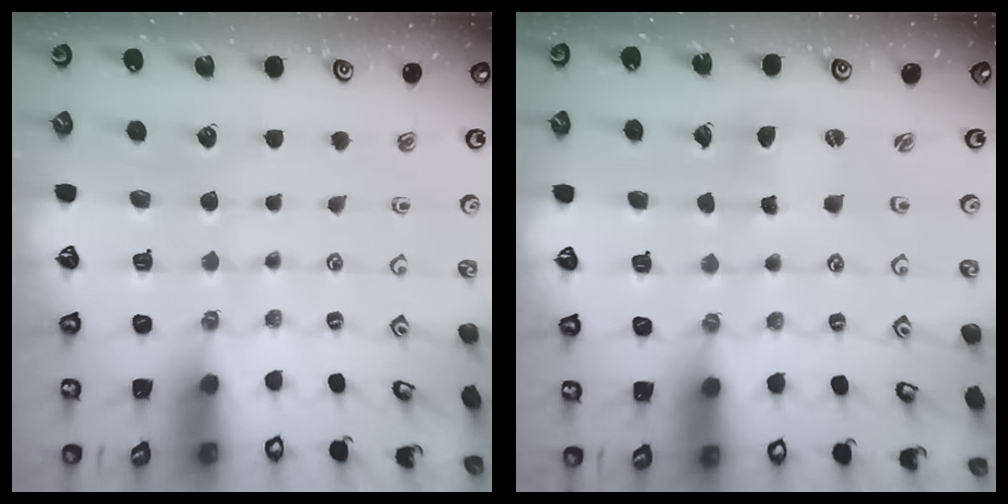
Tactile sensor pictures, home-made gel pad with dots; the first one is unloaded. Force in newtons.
{"total": 2.5, "press": 2.5, "slide": 0.2}